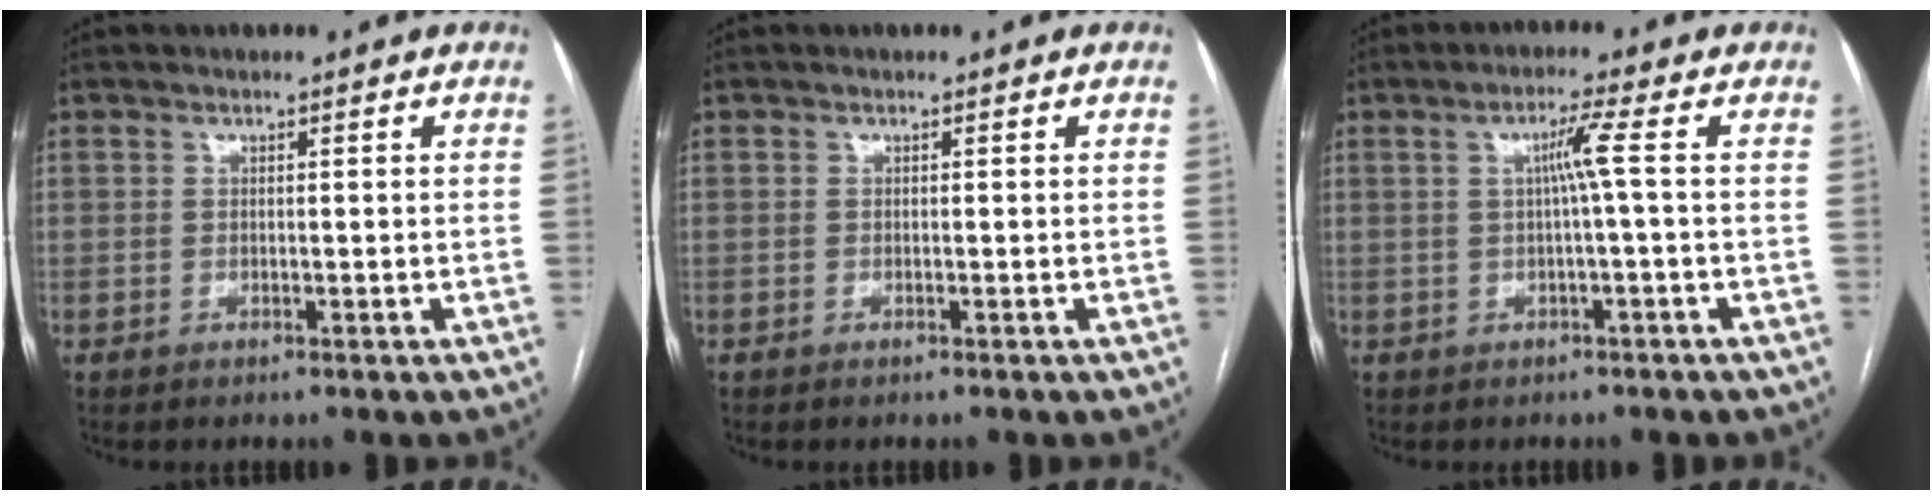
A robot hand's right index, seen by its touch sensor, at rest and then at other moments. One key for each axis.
{"total": 0.0}
{"total": 3.5, "fx": 0.2, "fy": -1.2, "fz": 3.3, "tx": -0.061, "ty": 0.006, "tz": 0.006}